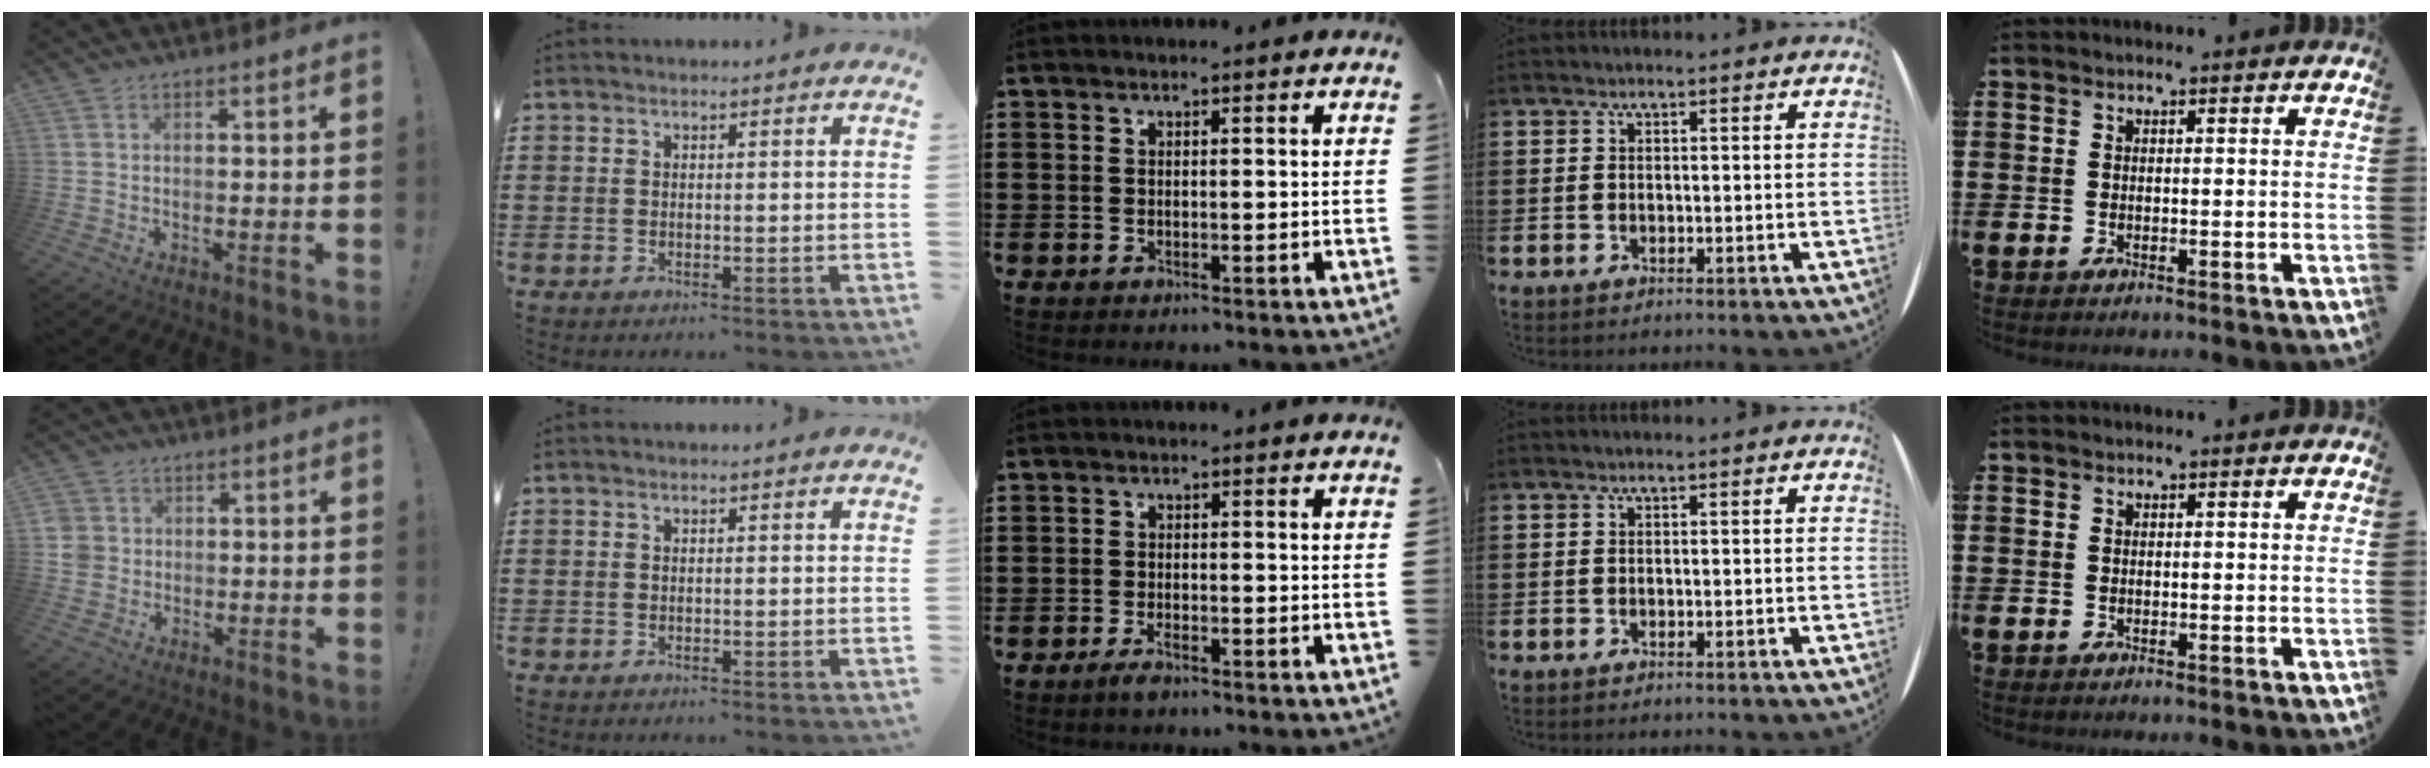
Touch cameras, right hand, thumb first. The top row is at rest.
{"thumb": {"total": 5.1, "force": [0.0, 4.8, 1.7], "torque": [-0.036, 0.004, 0.000]}, "middle": {"total": 2.0, "force": [-1.6, 0.5, 1.1], "torque": [-0.027, -0.001, -0.032]}}